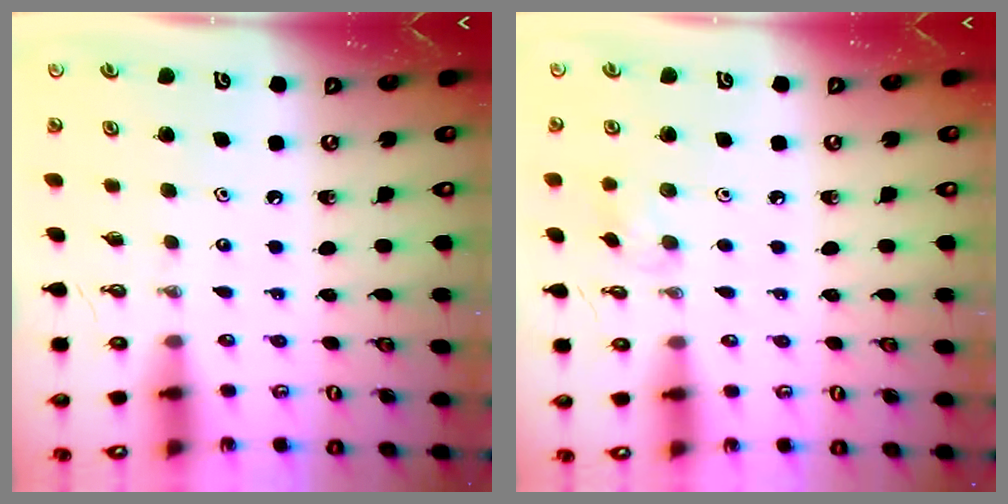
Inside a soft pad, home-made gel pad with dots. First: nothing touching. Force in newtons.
{"total": 6.5, "press": 6.1, "slide": 2.2}